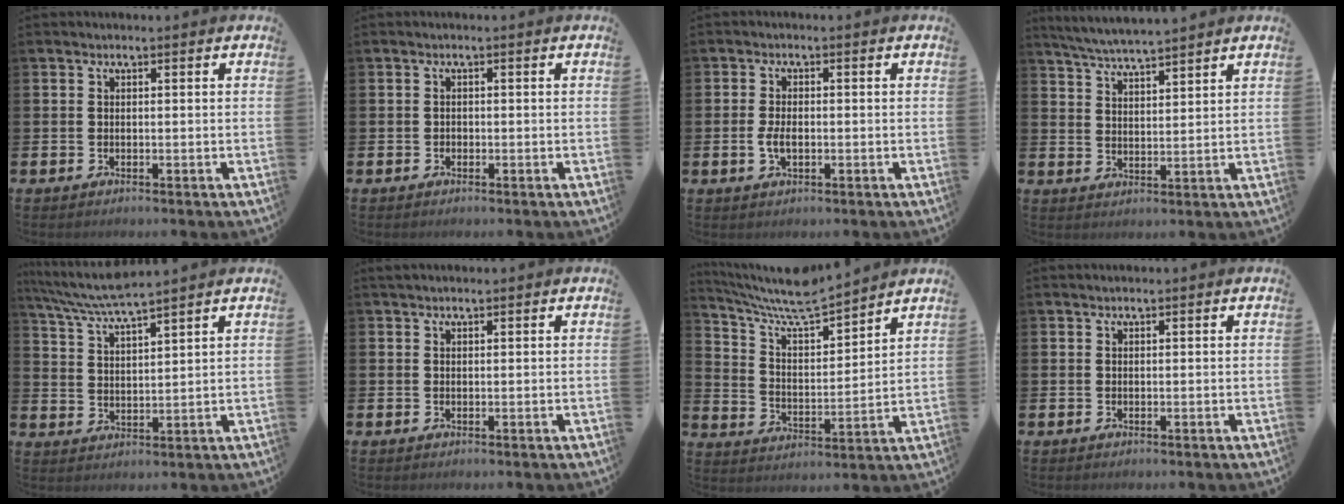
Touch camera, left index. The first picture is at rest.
{"total": 0.6, "force": [-0.2, 0.5, 0.1], "torque": [-0.009, 0.007, -0.005]}
{"total": 2.6, "force": [-0.4, 1.4, 2.2], "torque": [-0.041, 0.004, -0.008]}
{"total": 5.1, "force": [5.0, -0.2, 0.9], "torque": [-0.037, -0.023, 0.090]}
{"total": 5.6, "force": [5.3, -0.3, 1.8], "torque": [-0.060, -0.028, 0.093]}
{"total": 1.0, "force": [0.9, 0.2, 0.3], "torque": [0.004, -0.002, 0.015]}
{"total": 8.2, "force": [7.8, 0.7, 2.4], "torque": [-0.084, -0.057, 0.134]}
{"total": 0.5, "force": [0.5, 0.0, 0.1], "torque": [0.000, 0.000, 0.009]}